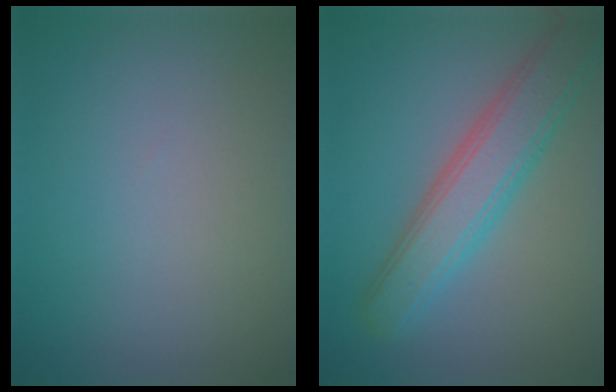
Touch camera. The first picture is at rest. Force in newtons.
{"total": 5.6, "press": 5.6, "slide": 0.1}